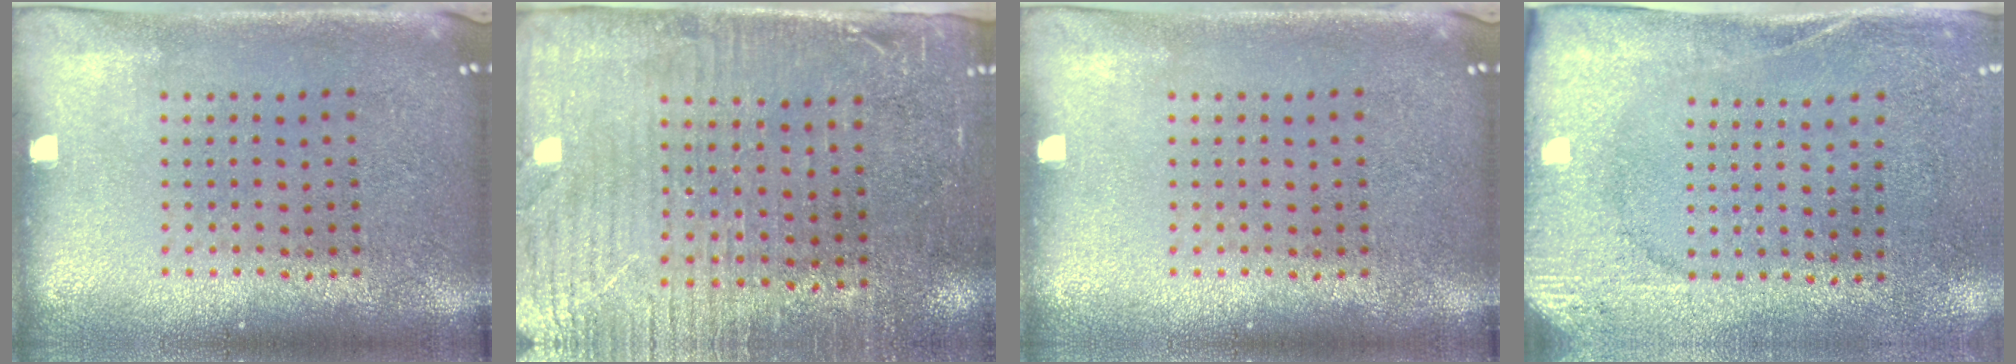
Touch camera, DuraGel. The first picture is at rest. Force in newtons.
{"total": 3.6, "press": 3.0, "slide": 2.0}
{"total": 0.0}
{"total": 2.6, "press": 2.0, "slide": 1.6}